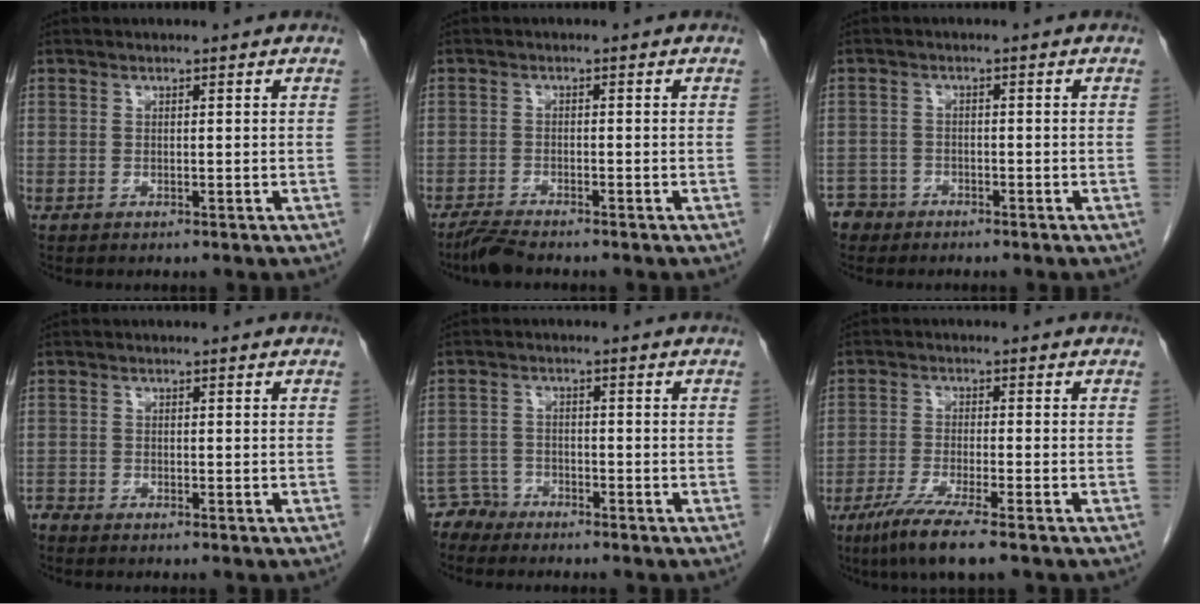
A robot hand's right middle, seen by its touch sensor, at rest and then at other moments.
{"total": 2.9, "force": [-2.6, 0.1, 1.2], "torque": [-0.031, -0.011, -0.052]}
{"total": 3.0, "force": [-2.4, 1.8, -0.6], "torque": [0.012, 0.006, -0.047]}
{"total": 1.0, "force": [-1.0, 0.0, -0.1], "torque": [0.003, -0.003, -0.020]}
{"total": 2.8, "force": [-2.6, 0.8, -0.9], "torque": [0.021, -0.002, -0.050]}
{"total": 7.6, "force": [-5.2, -0.1, 5.5], "torque": [-0.103, -0.022, -0.092]}